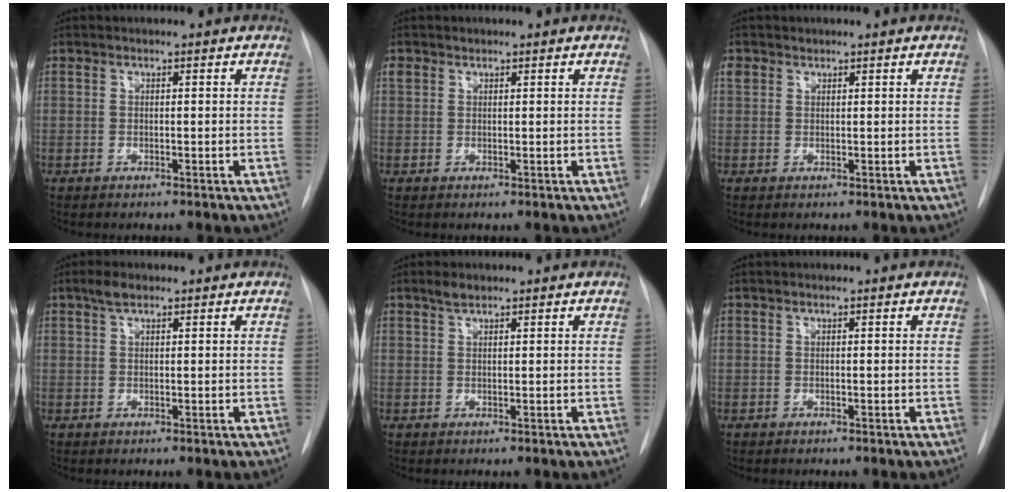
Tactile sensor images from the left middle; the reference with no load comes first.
{"total": 1.1, "force": [0.8, 0.7, 0.2], "torque": [-0.003, 0.010, 0.014]}
{"total": 1.4, "force": [1.0, 1.0, 0.2], "torque": [-0.001, 0.008, 0.018]}
{"total": 1.9, "force": [1.3, 0.7, 1.2], "torque": [-0.027, 0.007, 0.026]}
{"total": 1.5, "force": [1.2, 0.5, 0.7], "torque": [-0.017, 0.001, 0.025]}
{"total": 0.0}